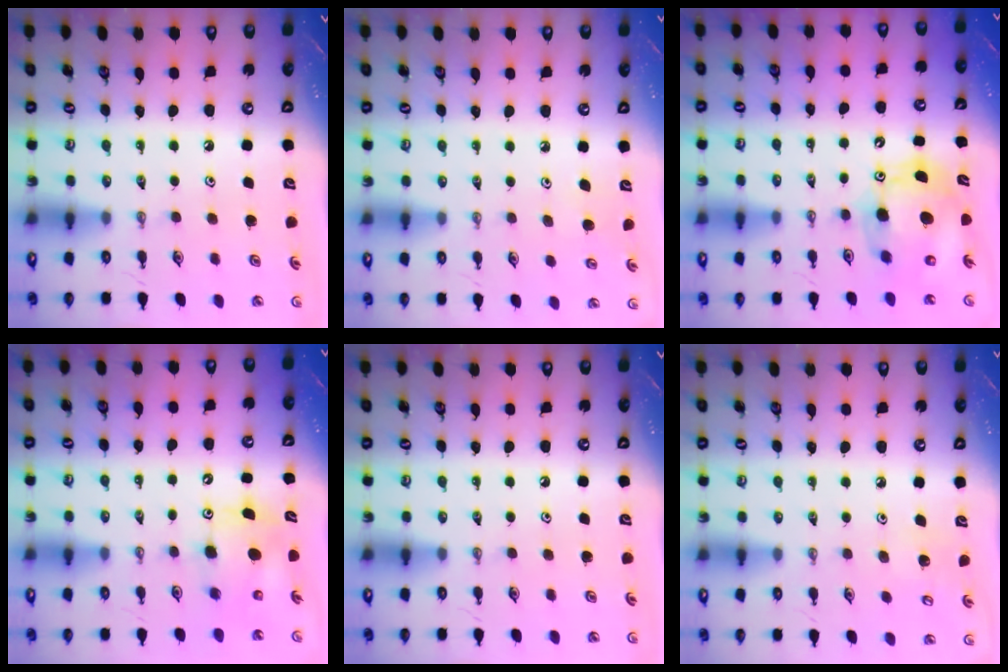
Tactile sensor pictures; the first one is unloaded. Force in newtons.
{"total": 3.4, "press": 3.4, "slide": 0.4}
{"total": 13.3, "press": 13.1, "slide": 2.4}
{"total": 8.8, "press": 8.7, "slide": 0.8}
{"total": 0.0}
{"total": 5.3, "press": 5.3, "slide": 0.4}